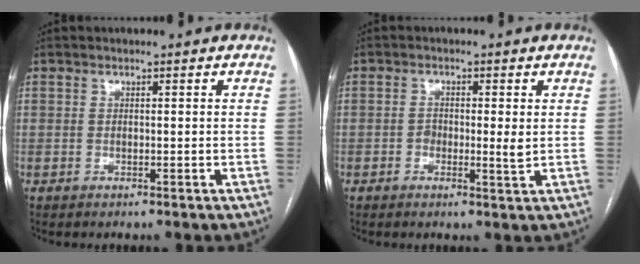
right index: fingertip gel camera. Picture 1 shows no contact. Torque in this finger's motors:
{"motor_torque": [-0.03, 0.17, 0.02, 0.00]}